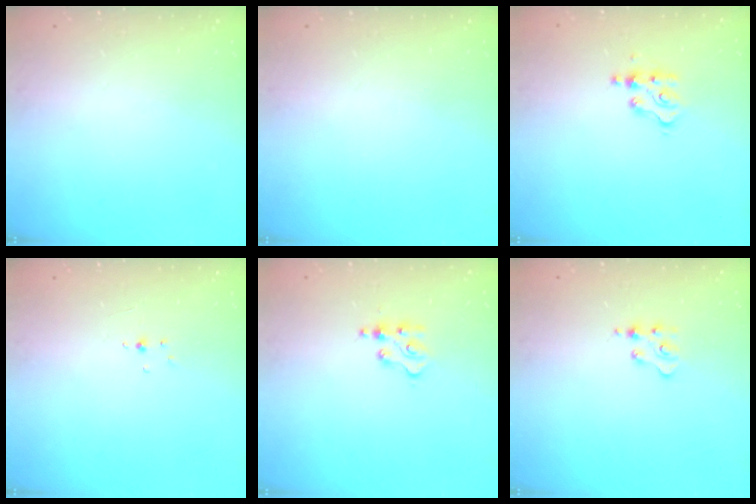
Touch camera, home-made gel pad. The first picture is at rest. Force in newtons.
{"total": 0.0}
{"total": 4.4, "press": 4.4, "slide": 0.6}
{"total": 2.9, "press": 2.8, "slide": 0.9}
{"total": 3.9, "press": 3.8, "slide": 0.5}
{"total": 2.6, "press": 2.5, "slide": 0.4}